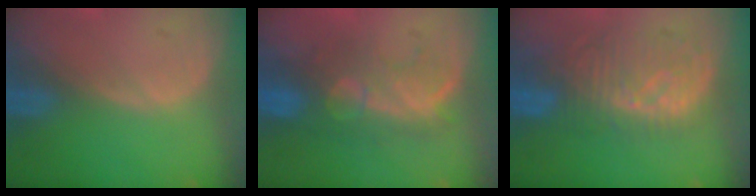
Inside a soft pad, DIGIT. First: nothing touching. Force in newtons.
{"total": 8.6, "press": 8.3, "slide": 2.3}
{"total": 9.2, "press": 8.9, "slide": 2.4}